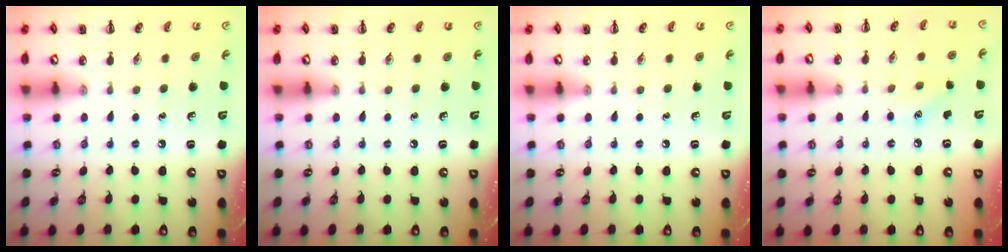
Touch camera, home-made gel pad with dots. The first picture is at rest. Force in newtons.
{"total": 0.0}
{"total": 0.0}
{"total": 7.4, "press": 7.2, "slide": 2.0}